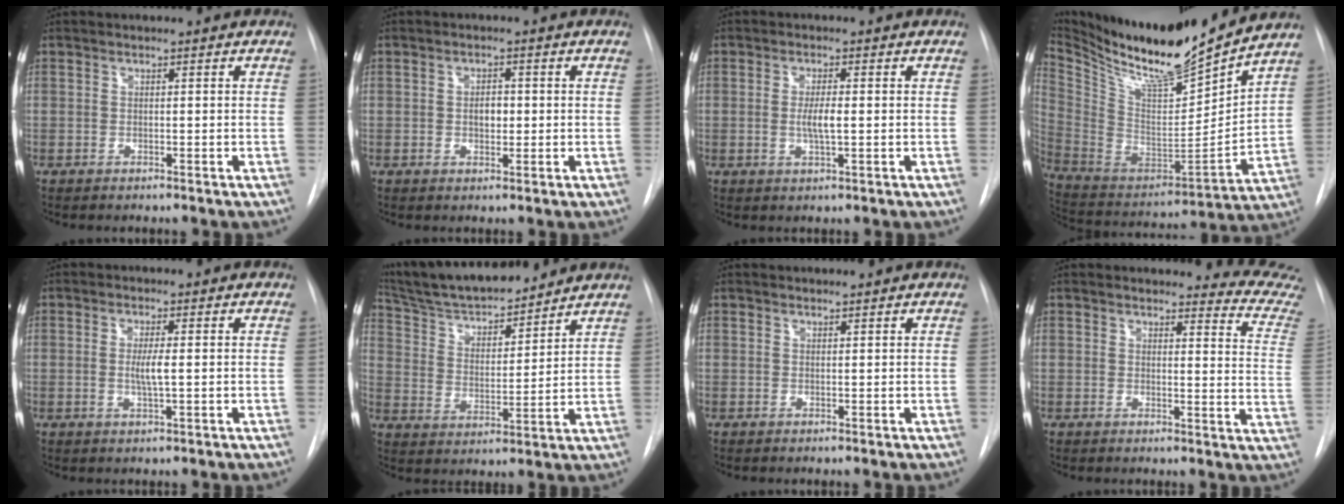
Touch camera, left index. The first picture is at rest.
{"total": 2.4, "force": [-0.2, 1.4, 1.9], "torque": [-0.030, 0.000, -0.002]}
{"total": 3.1, "force": [-0.3, 0.5, 3.1], "torque": [-0.059, -0.005, -0.004]}
{"total": 21.0, "force": [18.7, 1.3, 9.3], "torque": [-0.183, -0.041, 0.326]}
{"total": 2.8, "force": [-0.2, 0.2, 2.8], "torque": [-0.054, -0.006, -0.003]}
{"total": 16.2, "force": [14.7, 2.7, 6.2], "torque": [-0.109, 0.013, 0.251]}
{"total": 1.0, "force": [1.0, 0.1, 0.1], "torque": [-0.005, 0.009, 0.021]}
{"total": 12.9, "force": [12.9, 0.1, 0.8], "torque": [0.020, -0.126, 0.104]}